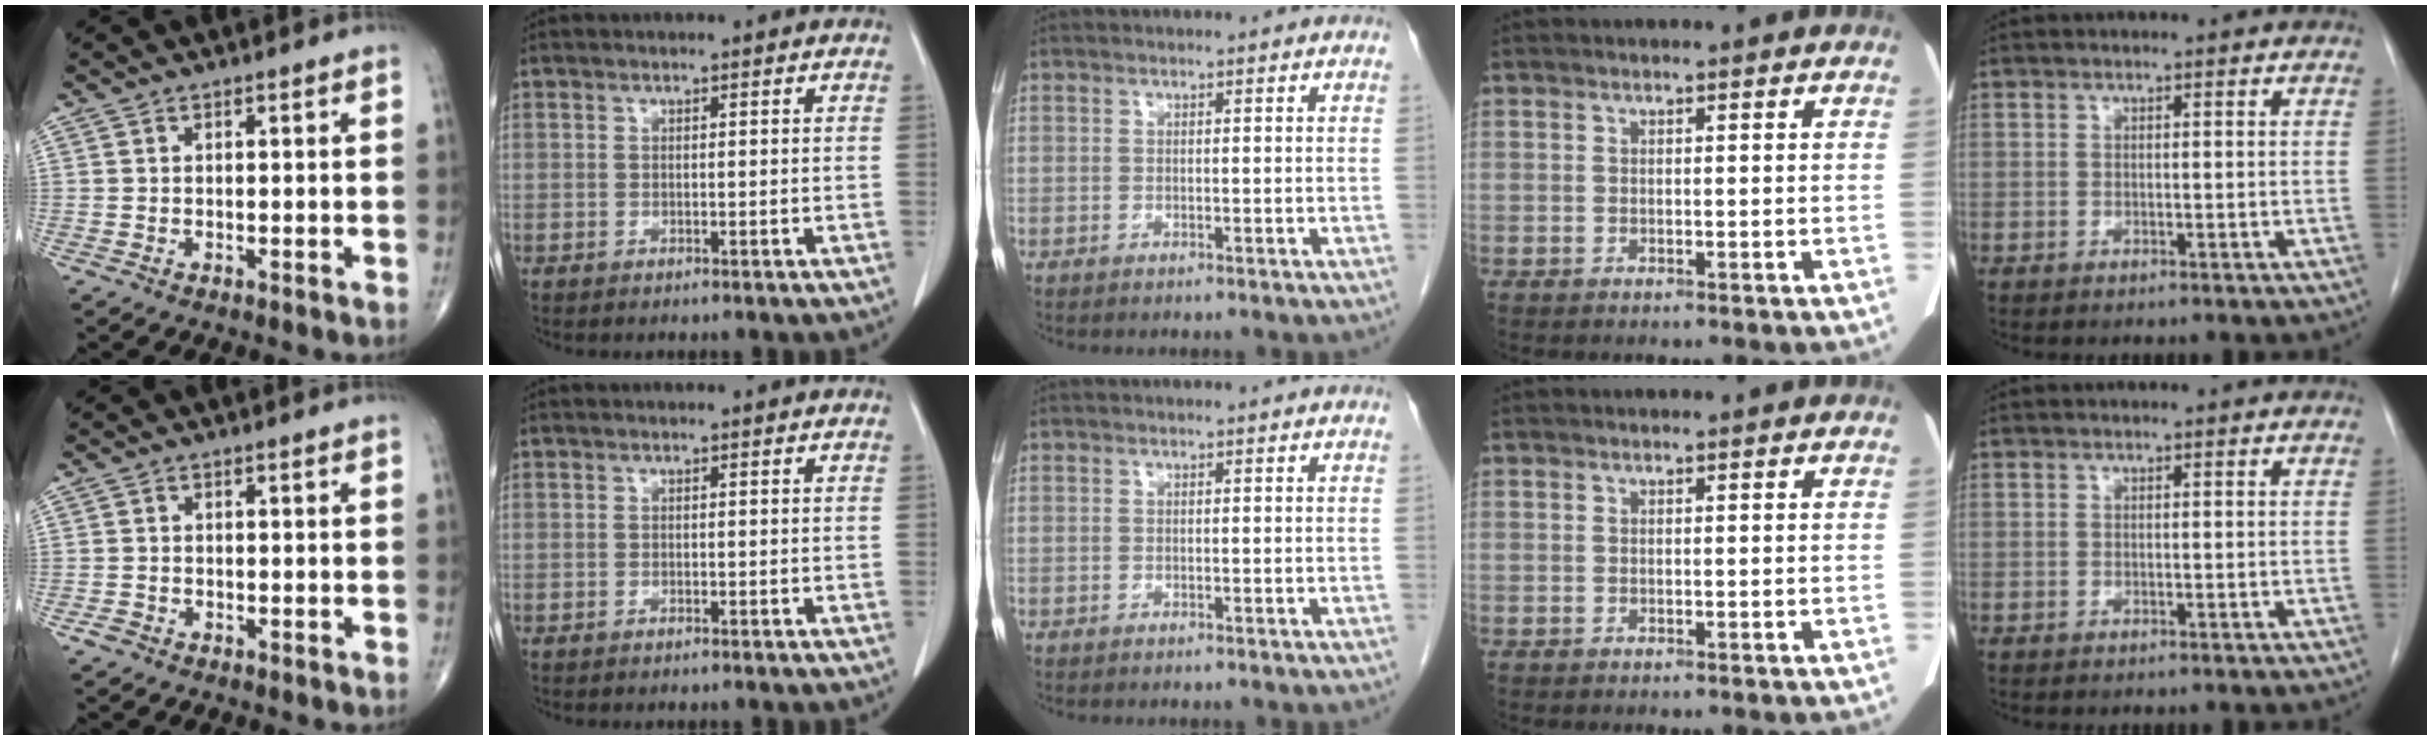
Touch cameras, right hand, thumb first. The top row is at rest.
{"thumb": {"total": 1.5, "force": [-0.9, 1.1, 0.5], "torque": [-0.009, 0.006, -0.017]}}